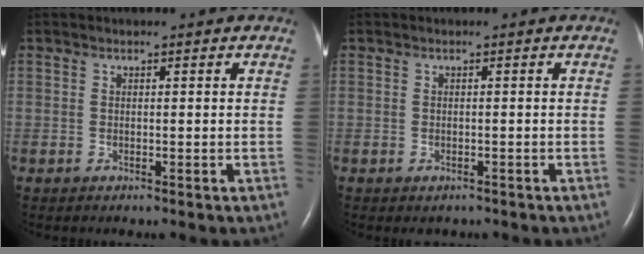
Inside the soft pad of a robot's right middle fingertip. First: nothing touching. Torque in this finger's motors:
{"motor_torque": [-0.02, -0.03, 0.00, 0.00]}